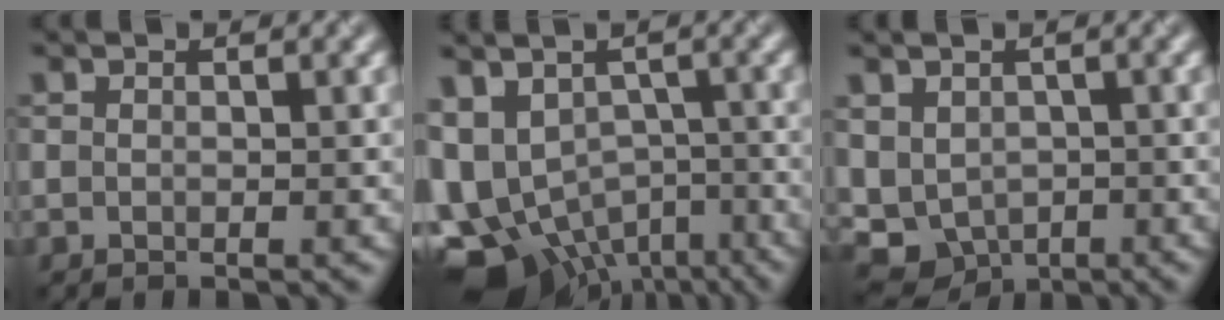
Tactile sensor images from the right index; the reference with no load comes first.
{"total": 11.3, "force": [-5.2, 7.5, 6.7], "torque": [-0.124, -0.023, -0.070]}
{"total": 6.4, "force": [-1.2, 5.2, 3.5], "torque": [-0.073, -0.019, -0.004]}